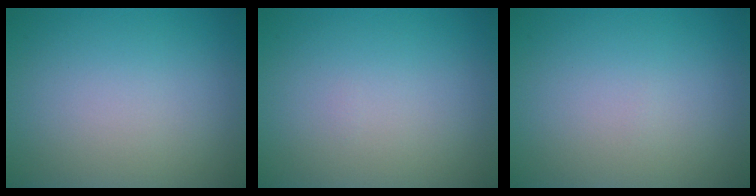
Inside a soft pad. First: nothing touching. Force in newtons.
{"total": 0.0}
{"total": 0.0}